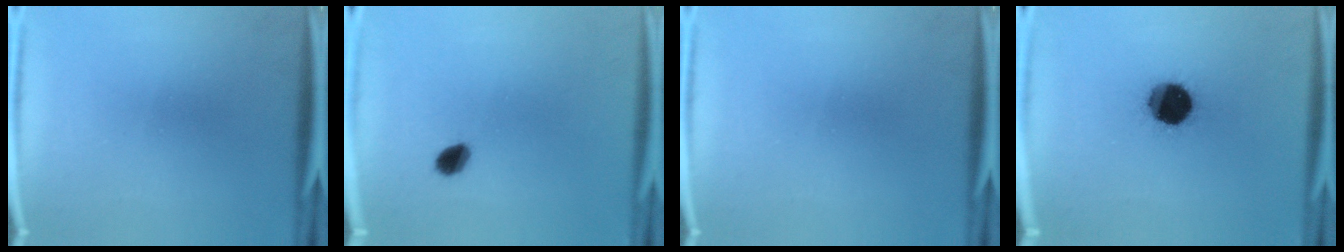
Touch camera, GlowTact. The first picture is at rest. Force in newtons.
{"total": 2.9}
{"total": 0.0}
{"total": 14.6}